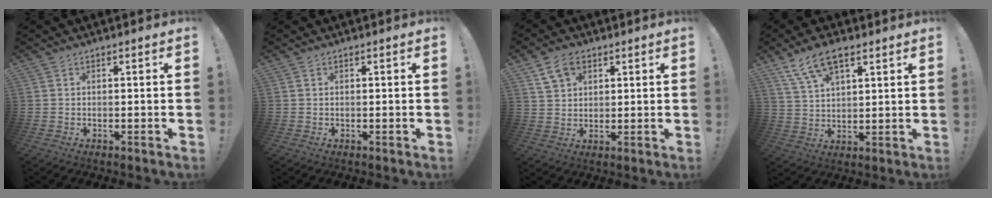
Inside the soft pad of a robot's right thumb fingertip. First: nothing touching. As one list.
[{"total": 0.0}, {"total": 7.2, "force": [4.1, 4.8, 3.3], "torque": [-0.057, -0.007, 0.079]}, {"total": 10.0, "force": [6.3, 4.3, 6.4], "torque": [-0.111, -0.023, 0.118]}]